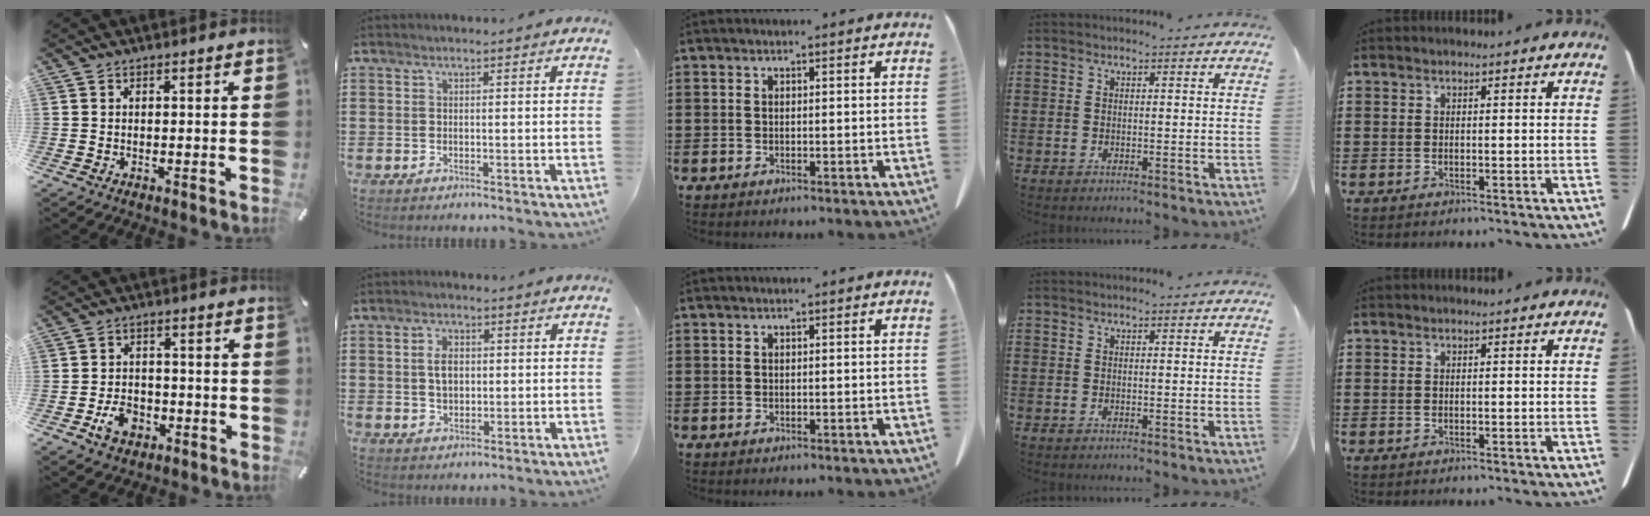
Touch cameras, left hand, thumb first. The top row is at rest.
{"thumb": {"total": 6.4, "force": [-2.5, 4.9, 3.1], "torque": [-0.061, 0.008, -0.047]}, "index": {"total": 3.8, "force": [0.5, 2.3, 3.0], "torque": [-0.061, 0.003, 0.004]}}